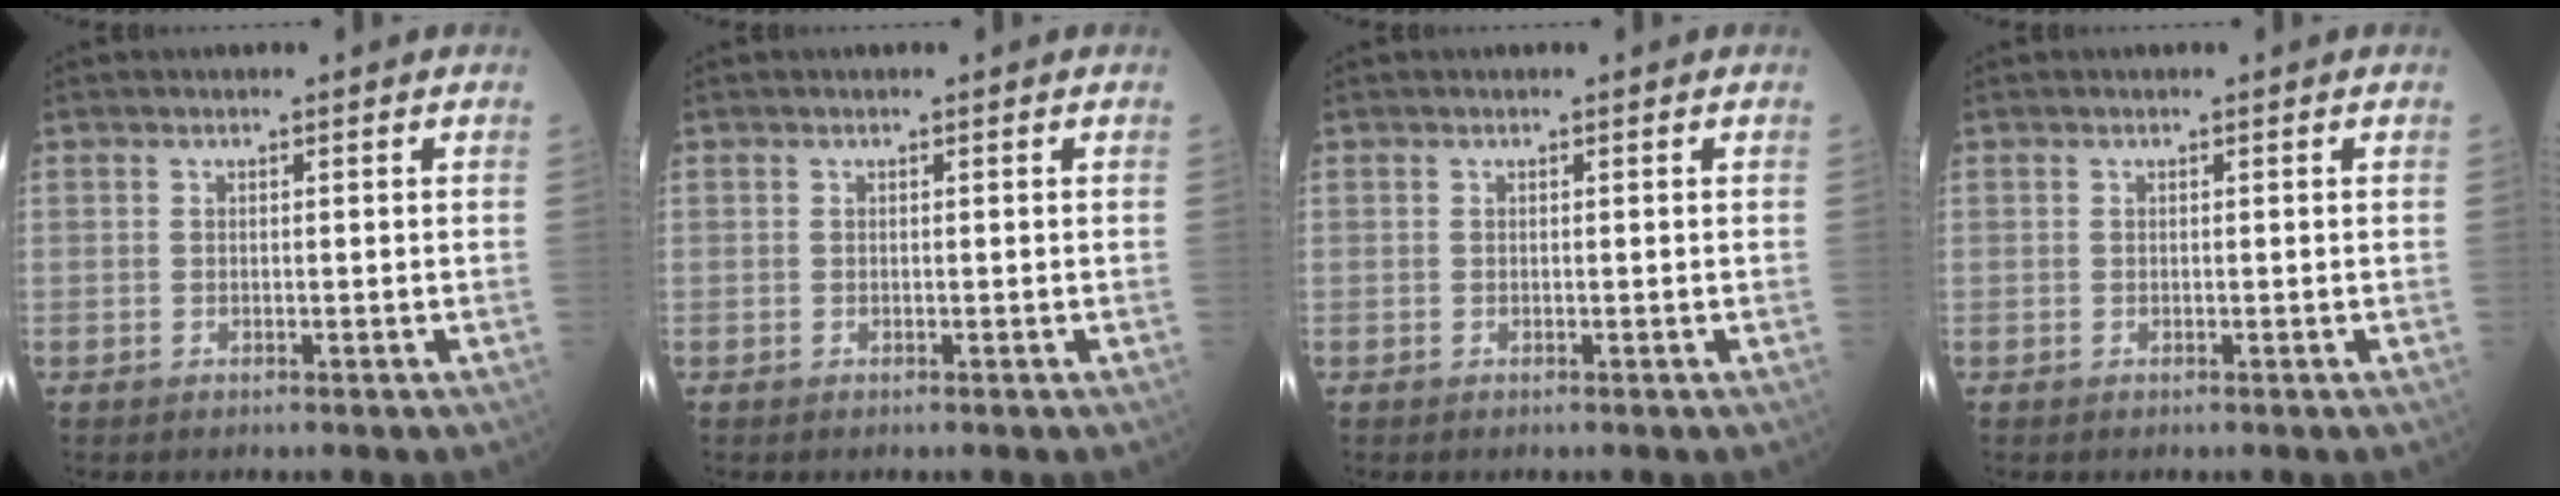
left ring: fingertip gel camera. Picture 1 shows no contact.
{"total": 0.0}
{"total": 0.0}
{"total": 0.0}